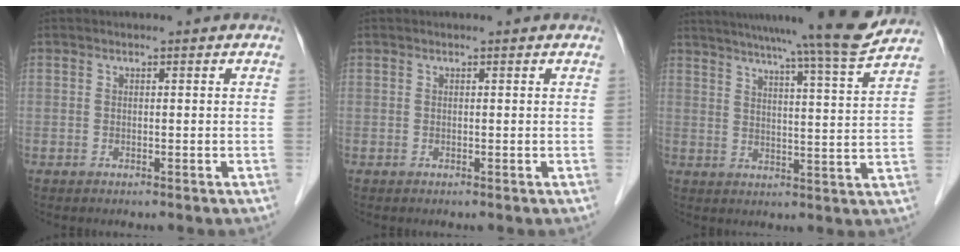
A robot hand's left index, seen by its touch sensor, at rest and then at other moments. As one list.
[{"total": 0.0}, {"total": 16.8, "force": [14.8, -1.7, 7.6], "torque": [-0.122, -0.033, 0.193]}]